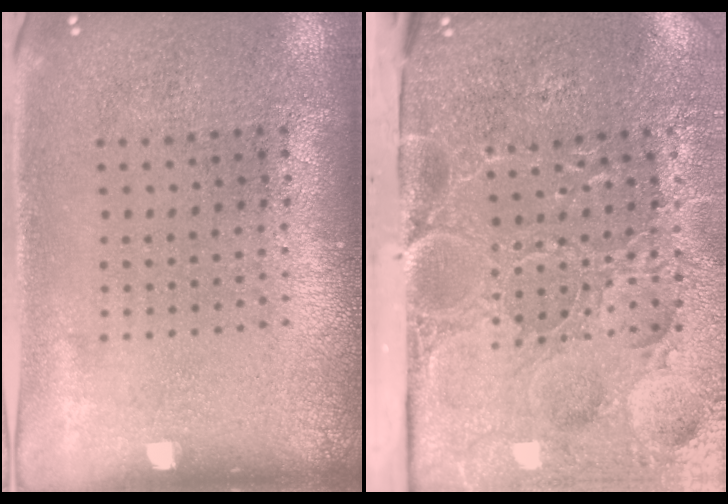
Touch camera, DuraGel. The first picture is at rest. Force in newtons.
{"total": 5.3, "press": 4.4, "slide": 3.0}